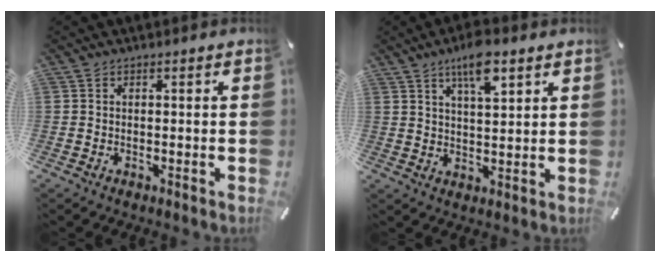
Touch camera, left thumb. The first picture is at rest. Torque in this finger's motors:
{"motor_torque": [1.57, 1.51, 0.95, -1.11, 0.37]}